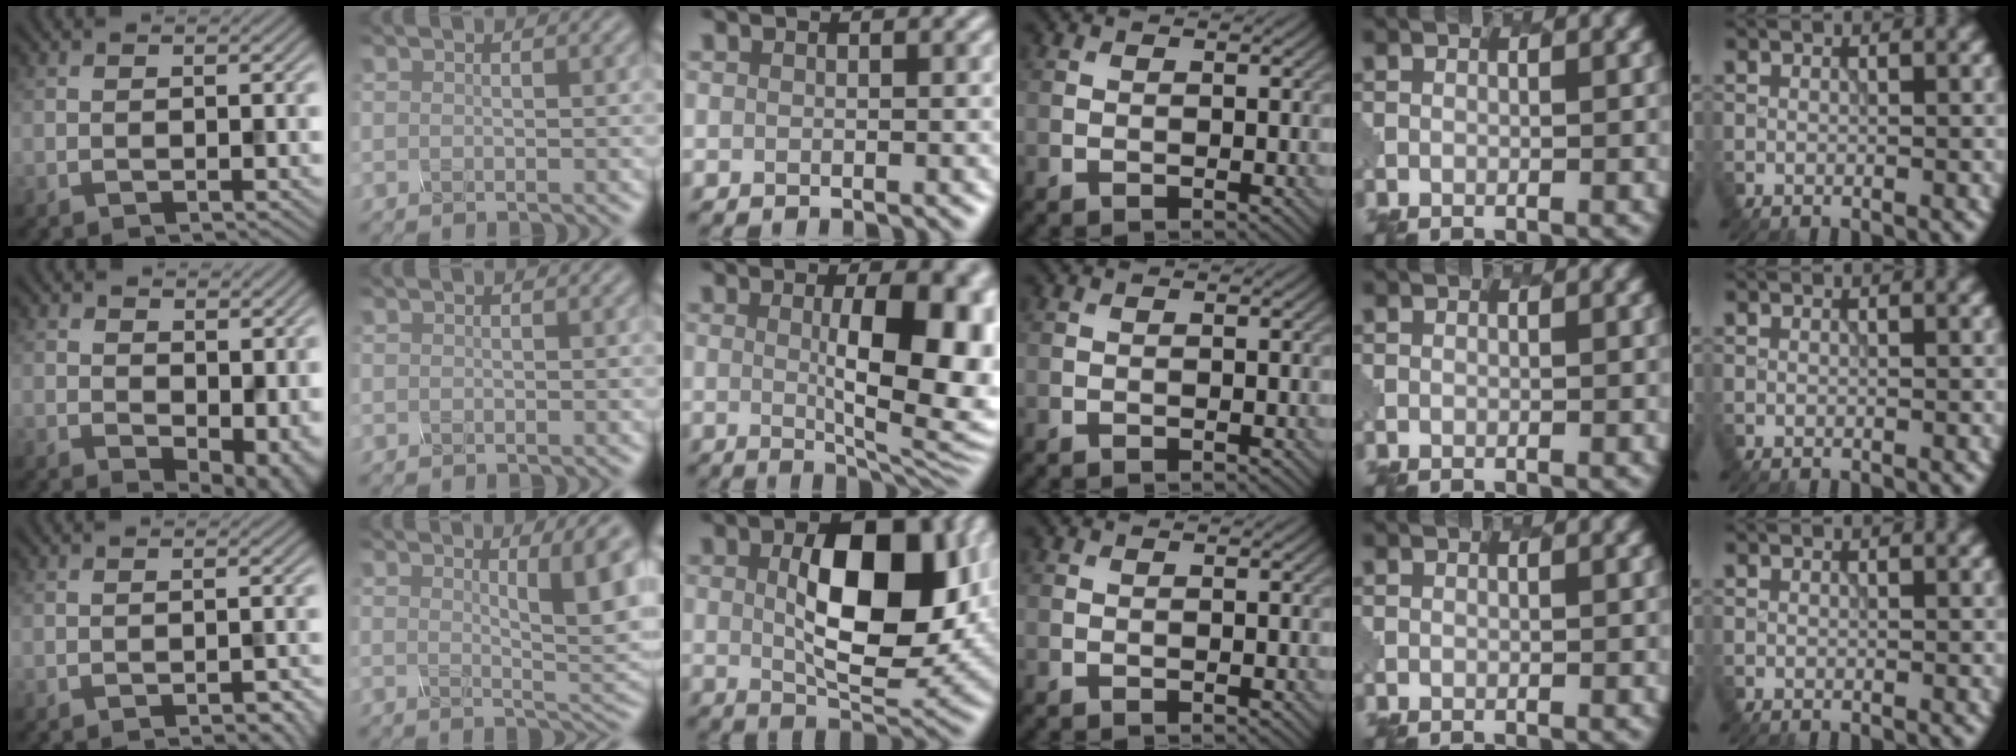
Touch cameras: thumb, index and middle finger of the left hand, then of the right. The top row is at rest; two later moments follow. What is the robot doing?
{"motion": "unscrew", "object": "spray bottle"}